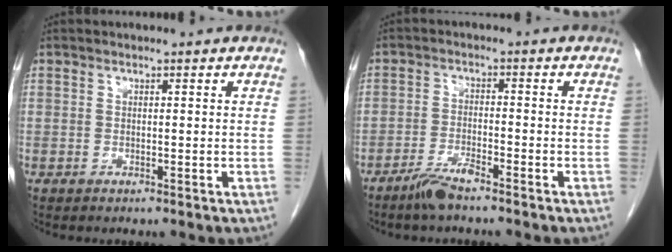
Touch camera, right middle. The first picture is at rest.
{"total": 4.0, "force": [-3.3, 0.2, 2.3], "torque": [-0.050, -0.006, -0.066]}